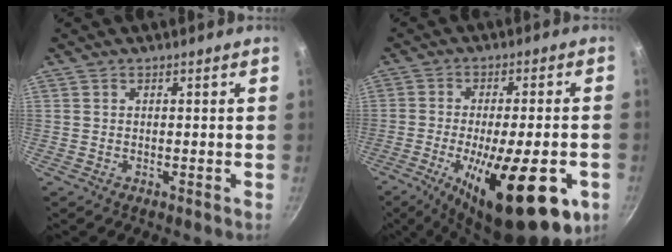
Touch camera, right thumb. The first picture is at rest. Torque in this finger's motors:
{"motor_torque": [0.74, 0.70, 1.91, -0.86, 0.22]}